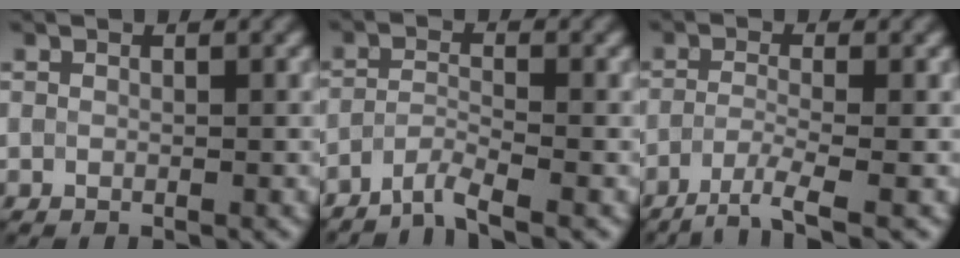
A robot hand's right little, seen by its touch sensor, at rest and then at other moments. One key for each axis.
{"total": 2.6, "fx": -2.6, "fy": -0.2, "fz": 0.4, "tx": -0.009, "ty": -0.004, "tz": -0.058}
{"total": 3.1, "fx": -2.7, "fy": 0.1, "fz": 1.6, "tx": -0.029, "ty": -0.005, "tz": -0.059}